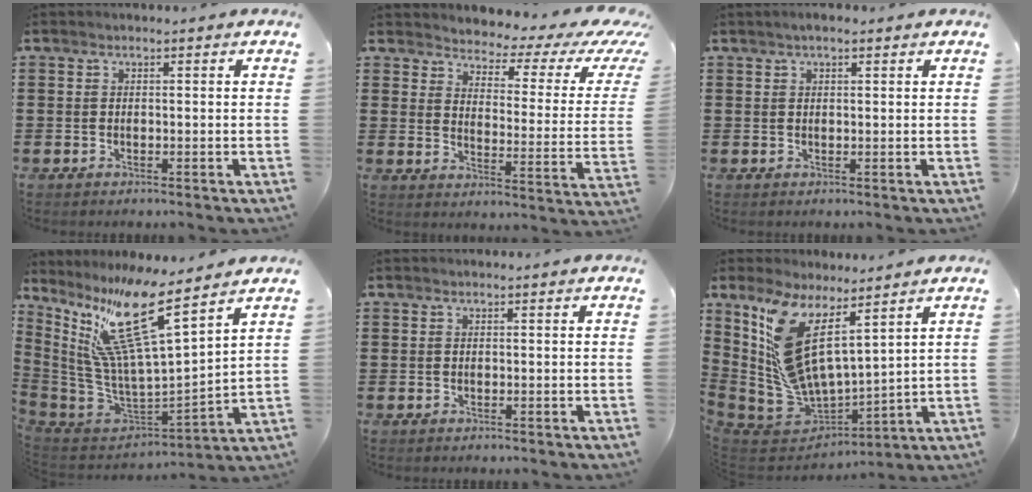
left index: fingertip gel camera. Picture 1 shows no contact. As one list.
[{"total": 3.2, "force": [2.5, 1.1, 1.6], "torque": [-0.040, -0.026, 0.035]}, {"total": 1.4, "force": [1.0, 0.4, 0.9], "torque": [-0.019, 0.004, 0.017]}, {"total": 14.9, "force": [9.5, 0.9, 11.4], "torque": [-0.250, -0.087, 0.150]}, {"total": 0.0}, {"total": 11.9, "force": [4.8, 5.3, 9.5], "torque": [-0.250, -0.062, 0.078]}]